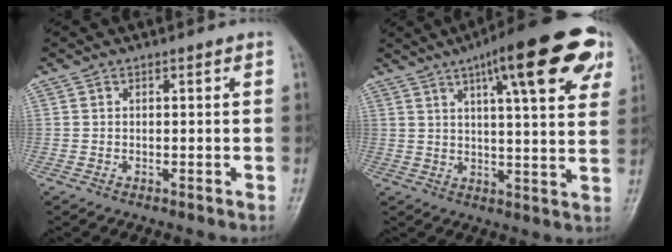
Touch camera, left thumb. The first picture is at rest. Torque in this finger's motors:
{"motor_torque": [0.71, 0.60, 1.71, -1.07, 0.28]}